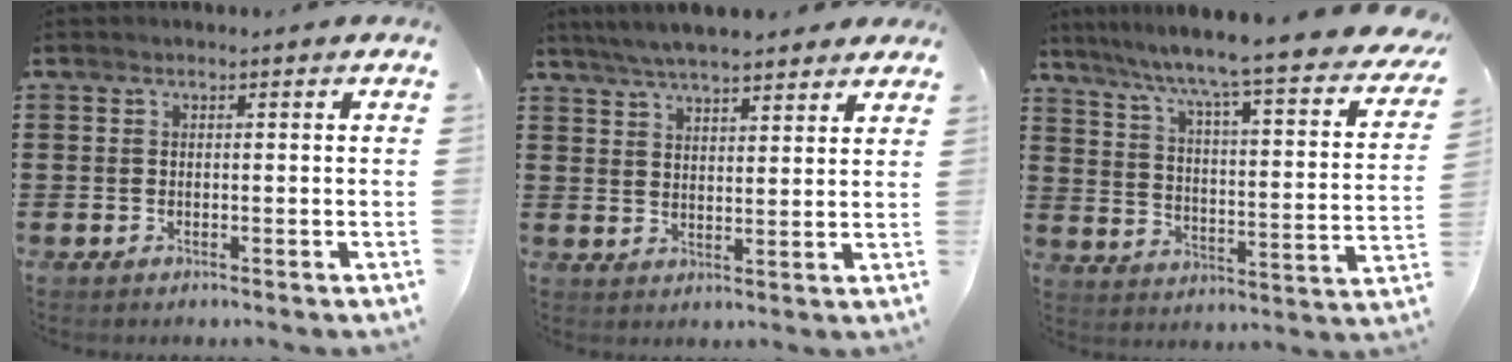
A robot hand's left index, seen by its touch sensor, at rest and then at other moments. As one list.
[{"total": 5.5, "force": [5.0, 0.7, 2.0], "torque": [-0.053, -0.012, 0.093]}, {"total": 6.1, "force": [4.9, -1.0, 3.5], "torque": [-0.092, -0.055, 0.069]}]